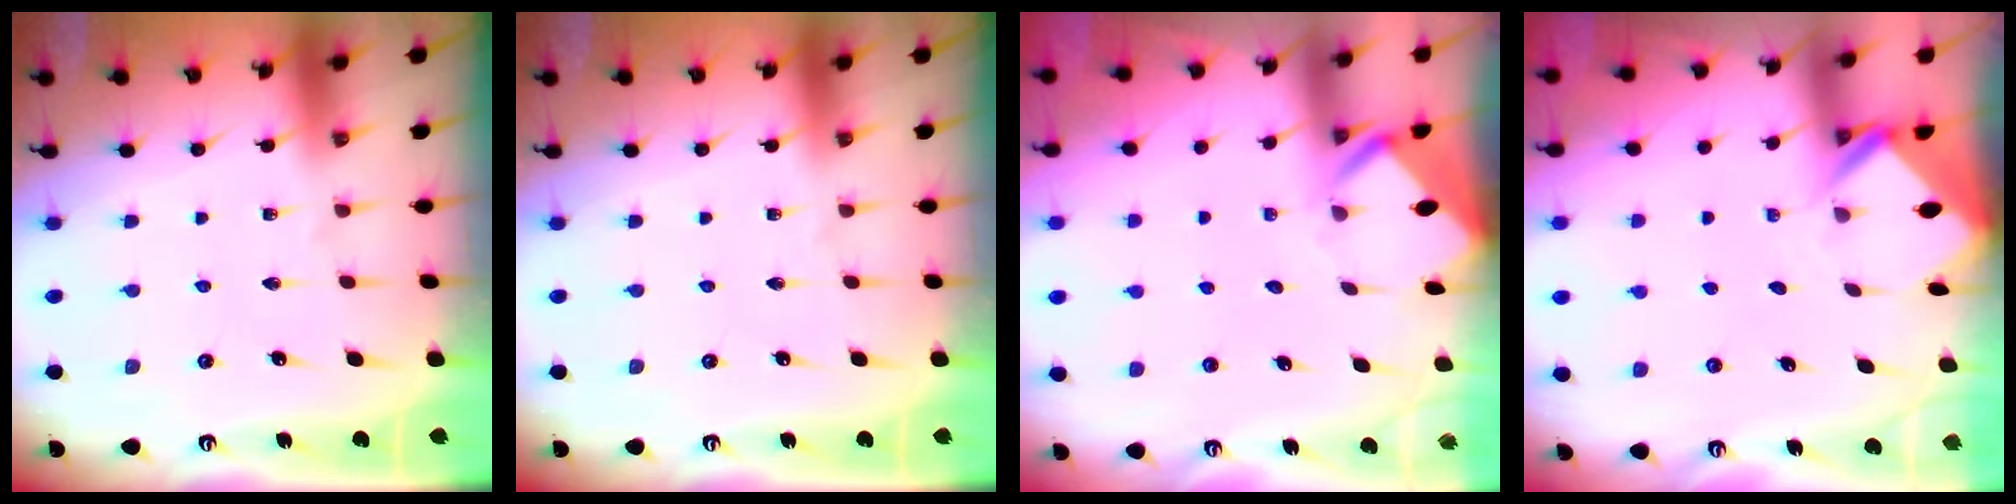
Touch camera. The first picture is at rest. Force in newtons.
{"total": 0.0}
{"total": 3.9, "press": 3.9, "slide": 0.3}
{"total": 2.6, "press": 2.6, "slide": 0.2}